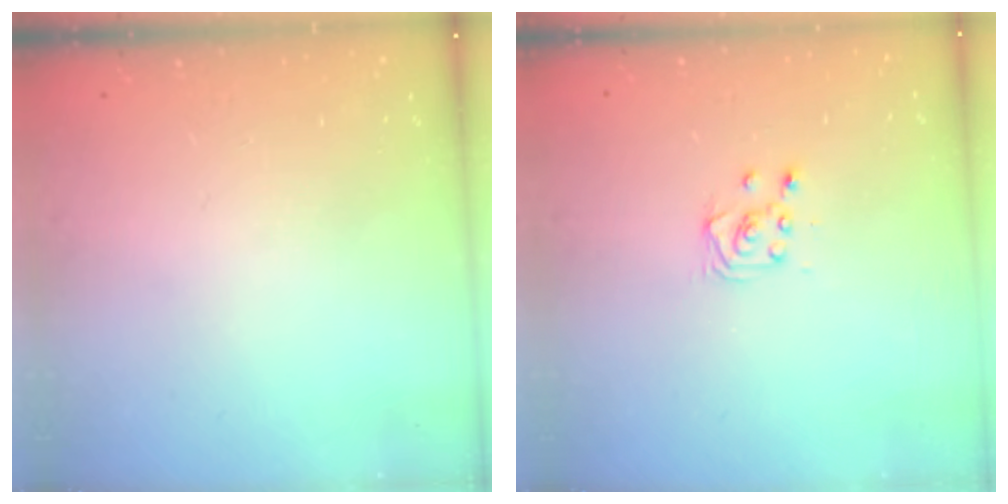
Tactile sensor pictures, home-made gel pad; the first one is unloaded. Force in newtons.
{"total": 3.6, "press": 3.6, "slide": 0.3}